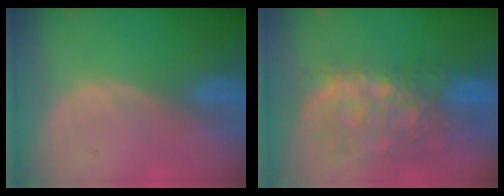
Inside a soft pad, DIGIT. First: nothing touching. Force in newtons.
{"total": 11.1, "press": 9.6, "slide": 5.6}